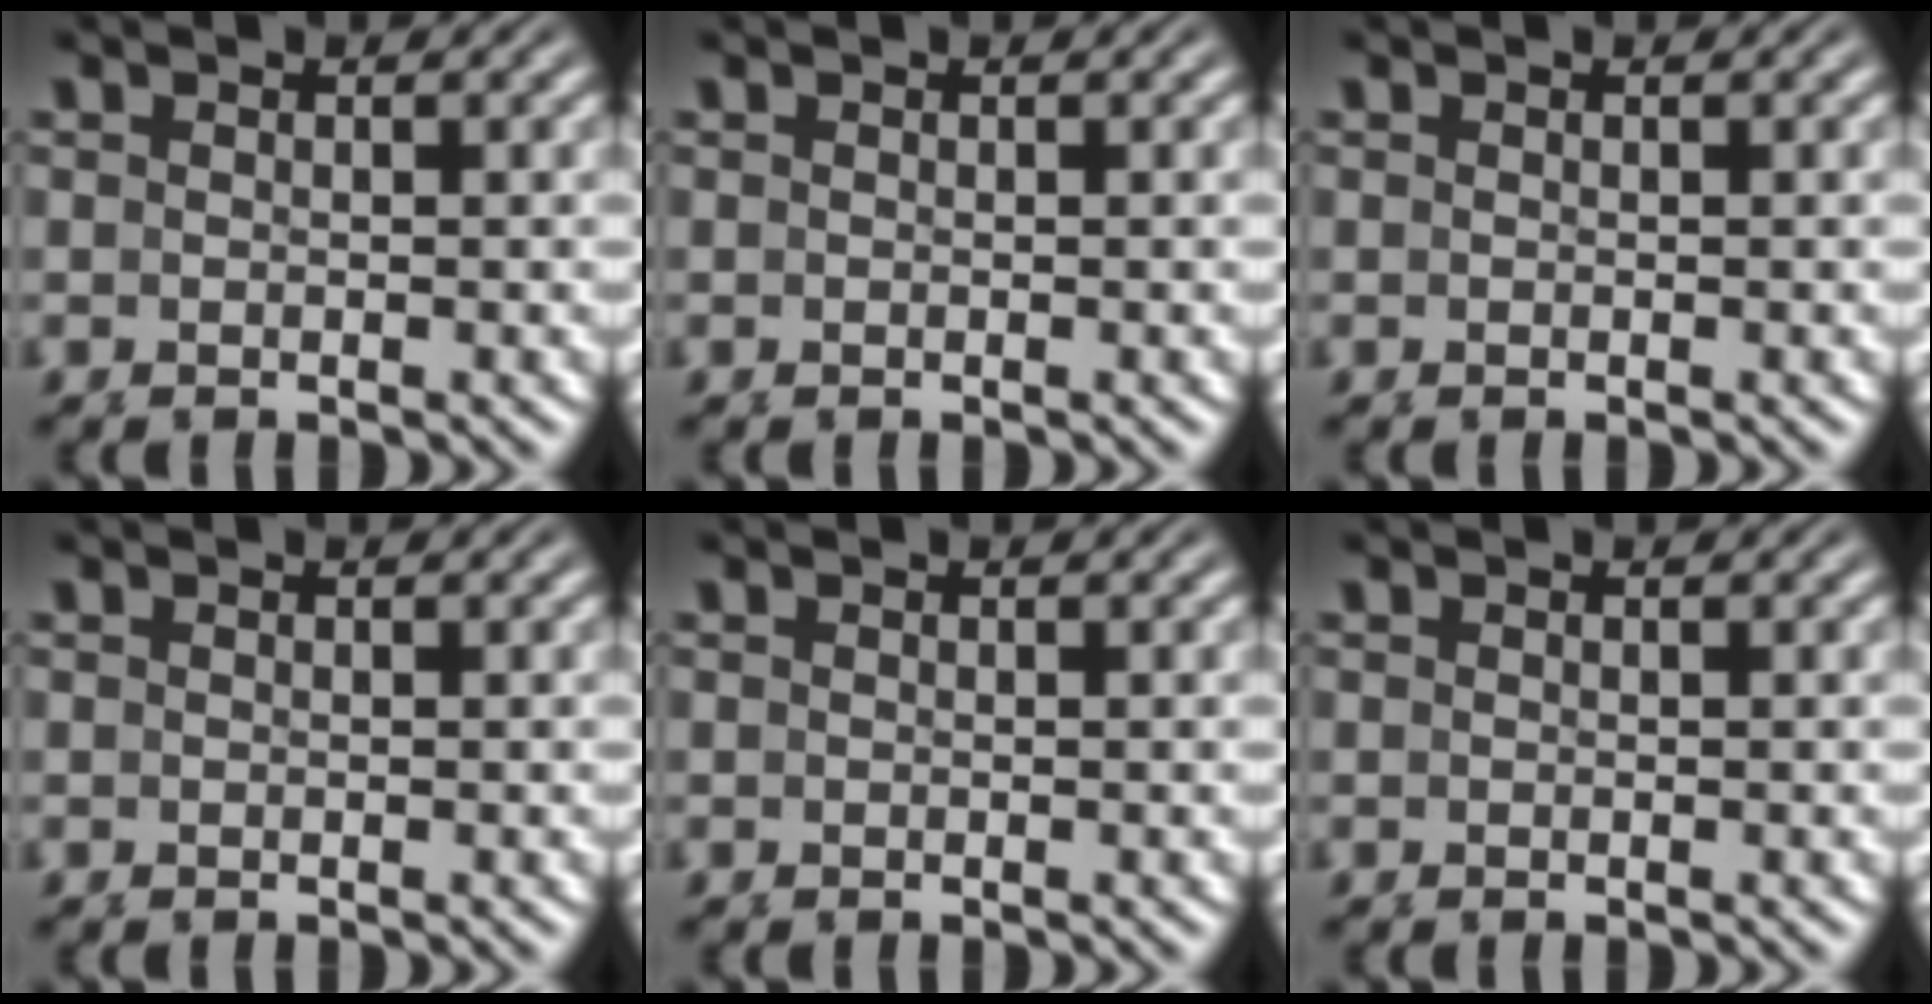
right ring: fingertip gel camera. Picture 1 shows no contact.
{"total": 0.0}
{"total": 0.0}
{"total": 0.0}
{"total": 0.0}
{"total": 0.0}